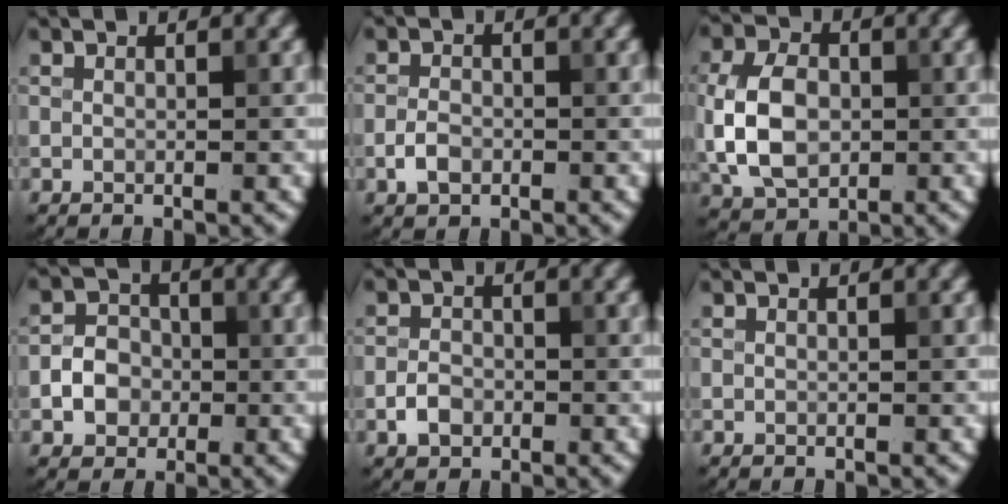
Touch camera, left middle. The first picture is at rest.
{"total": 1.9, "force": [-0.8, 1.3, 1.2], "torque": [-0.022, 0.002, -0.020]}
{"total": 6.5, "force": [-0.3, 4.7, 4.6], "torque": [-0.101, 0.002, -0.011]}
{"total": 3.2, "force": [-0.8, 2.7, 1.5], "torque": [-0.020, 0.003, -0.018]}
{"total": 2.1, "force": [-0.9, 1.6, 1.1], "torque": [-0.019, 0.003, -0.022]}
{"total": 0.0}